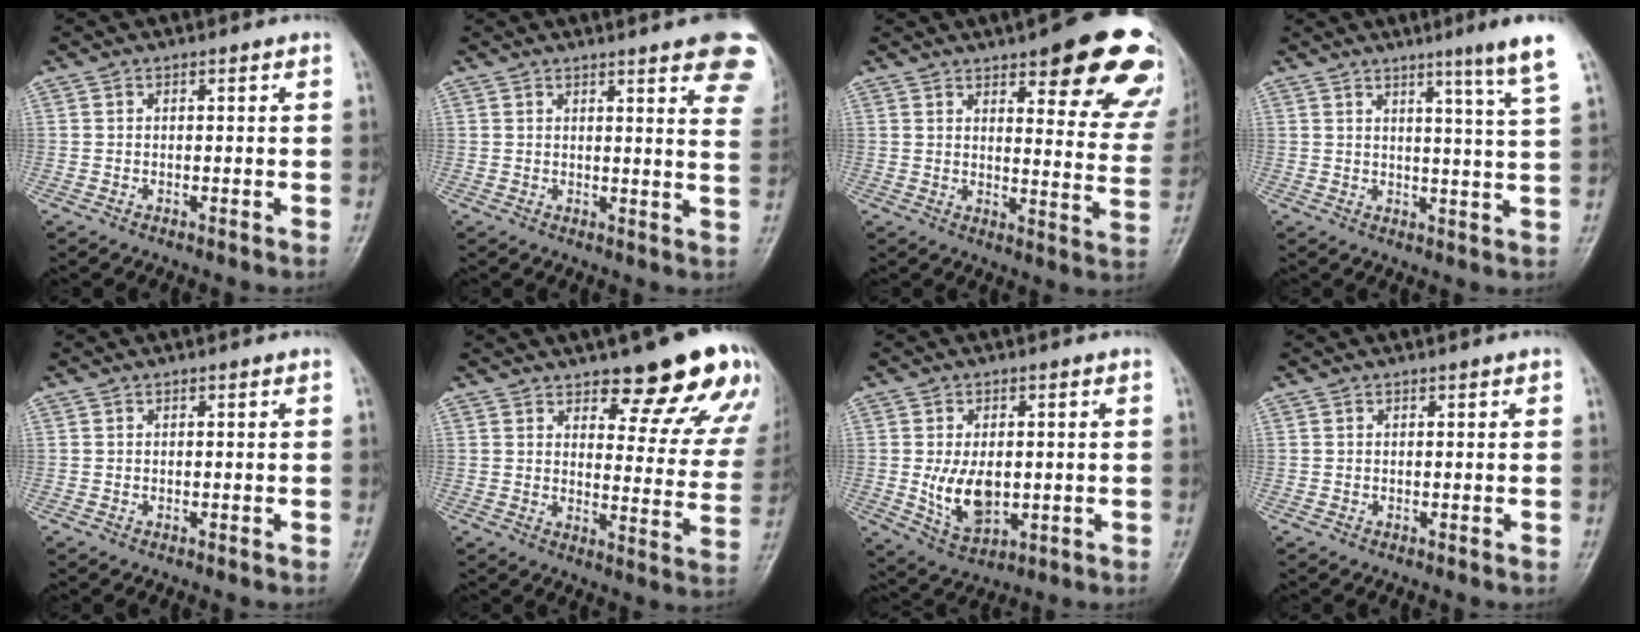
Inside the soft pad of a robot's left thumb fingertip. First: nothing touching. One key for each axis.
{"total": 15.0, "fx": 9.7, "fy": 3.0, "fz": 11.1, "tx": -0.117, "ty": -0.034, "tz": 0.099}
{"total": 22.0, "fx": 13.5, "fy": 6.6, "fz": 16.1, "tx": -0.157, "ty": -0.054, "tz": 0.157}
{"total": 8.8, "fx": 5.7, "fy": -0.8, "fz": 6.6, "tx": -0.087, "ty": -0.036, "tz": 0.069}
{"total": 0.0}
{"total": 17.7, "fx": 13.0, "fy": 5.7, "fz": 10.6, "tx": -0.079, "ty": -0.077, "tz": 0.153}
{"total": 8.6, "fx": -0.4, "fy": 5.5, "fz": 6.7, "tx": -0.103, "ty": -0.012, "tz": 0.006}
{"total": 0.6, "fx": 0.3, "fy": 0.3, "fz": 0.4, "tx": -0.001, "ty": 0.000, "tz": 0.001}